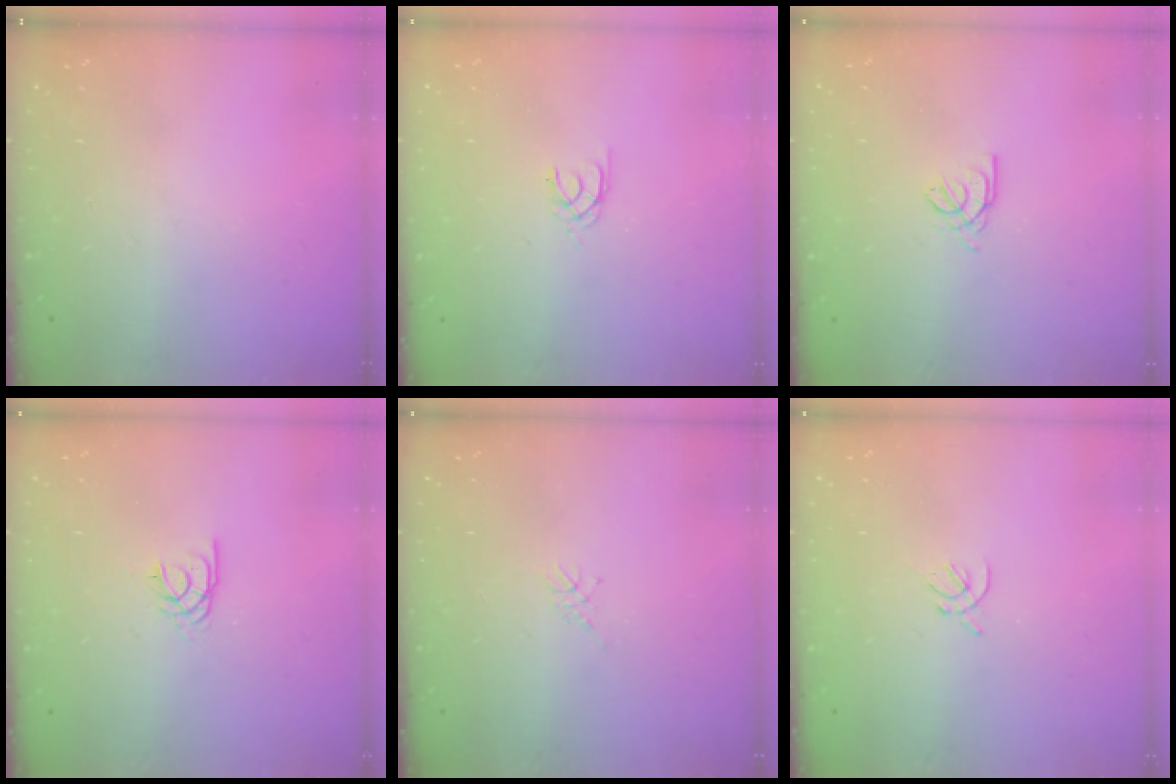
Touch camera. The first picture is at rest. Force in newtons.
{"total": 1.3, "press": 1.2, "slide": 0.3}
{"total": 2.2, "press": 2.2, "slide": 0.6}
{"total": 2.2, "press": 2.2, "slide": 0.4}
{"total": 1.1, "press": 1.1, "slide": 0.3}
{"total": 1.4, "press": 1.3, "slide": 0.5}